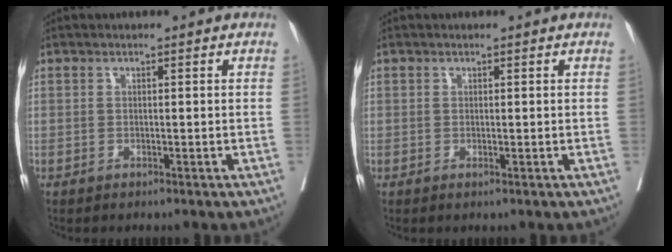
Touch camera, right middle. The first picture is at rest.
{"total": 0.0}